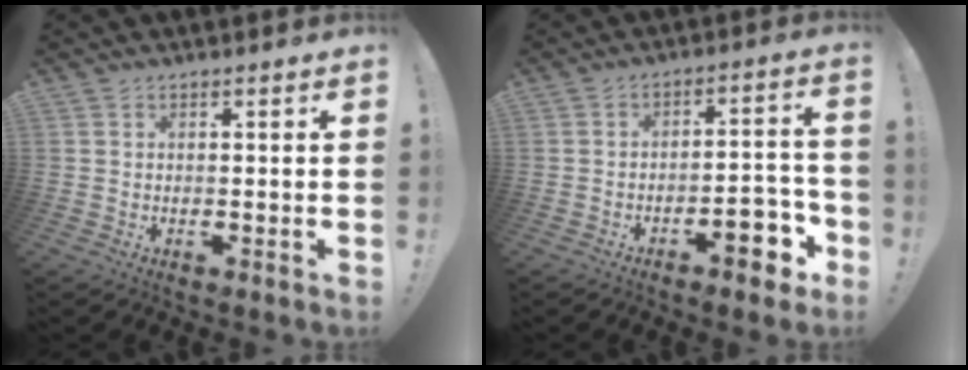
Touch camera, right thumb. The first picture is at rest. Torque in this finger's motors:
{"motor_torque": [0.84, 0.95, 0.53, -0.56, 0.19]}